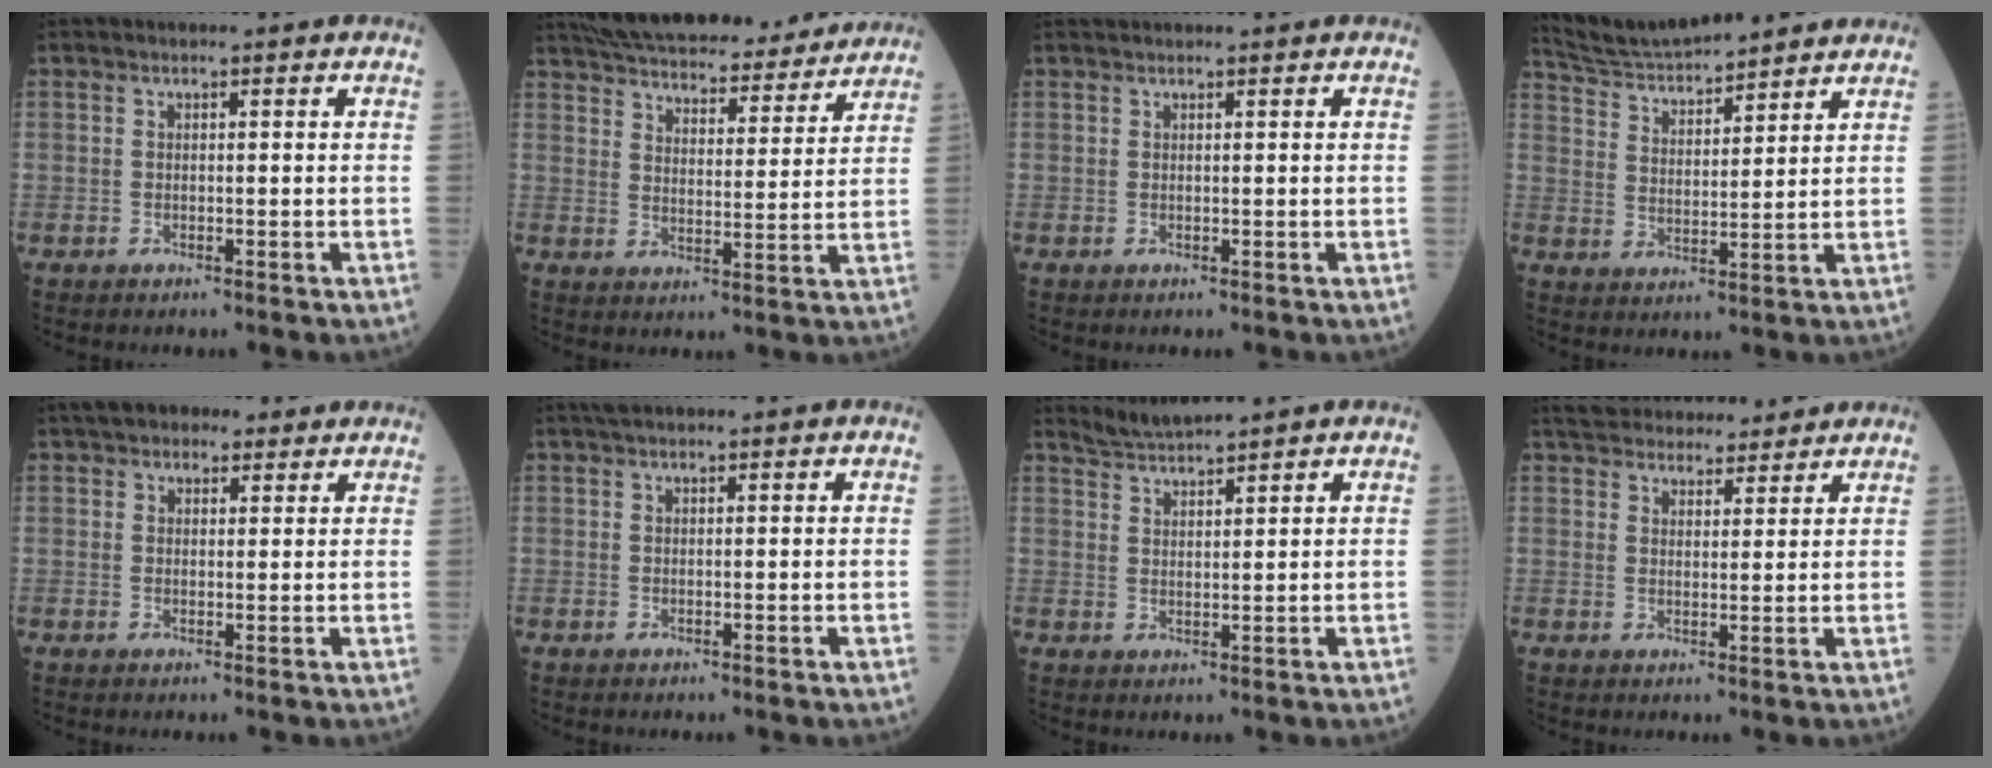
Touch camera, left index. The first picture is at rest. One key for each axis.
{"total": 21.5, "fx": 19.5, "fy": 4.8, "fz": 7.8, "tx": -0.129, "ty": 0.023, "tz": 0.271}
{"total": 1.2, "fx": 1.2, "fy": -0.1, "fz": 0.3, "tx": -0.006, "ty": 0.021, "tz": 0.027}
{"total": 12.4, "fx": 11.8, "fy": 1.3, "fz": 3.8, "tx": -0.078, "ty": 0.028, "tz": 0.203}
{"total": 6.1, "fx": 4.8, "fy": 2.9, "fz": 2.6, "tx": -0.030, "ty": 0.030, "tz": 0.076}
{"total": 1.8, "fx": 1.5, "fy": 0.5, "fz": 0.8, "tx": -0.016, "ty": 0.022, "tz": 0.027}
{"total": 3.2, "fx": 3.1, "fy": -0.8, "fz": 0.0, "tx": -0.007, "ty": 0.007, "tz": 0.067}
{"total": 12.1, "fx": 11.2, "fy": 3.1, "fz": 3.3, "tx": -0.043, "ty": 0.026, "tz": 0.166}